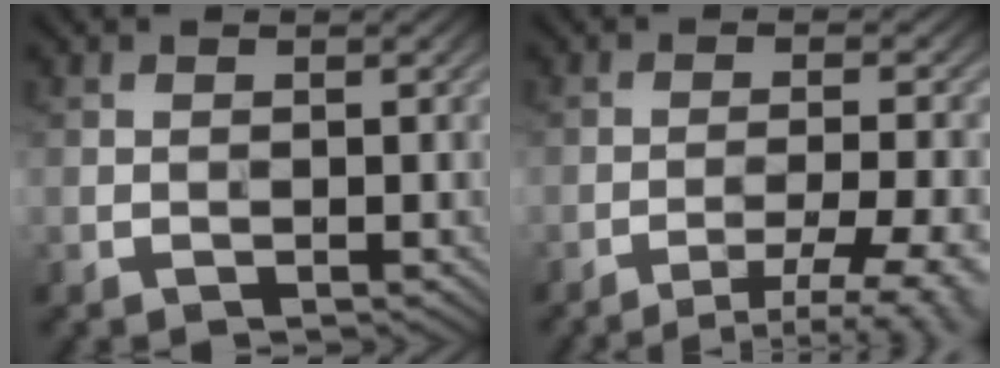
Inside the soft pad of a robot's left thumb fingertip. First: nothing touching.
{"total": 7.9, "force": [-5.7, 1.2, 5.3], "torque": [-0.084, 0.011, -0.071]}